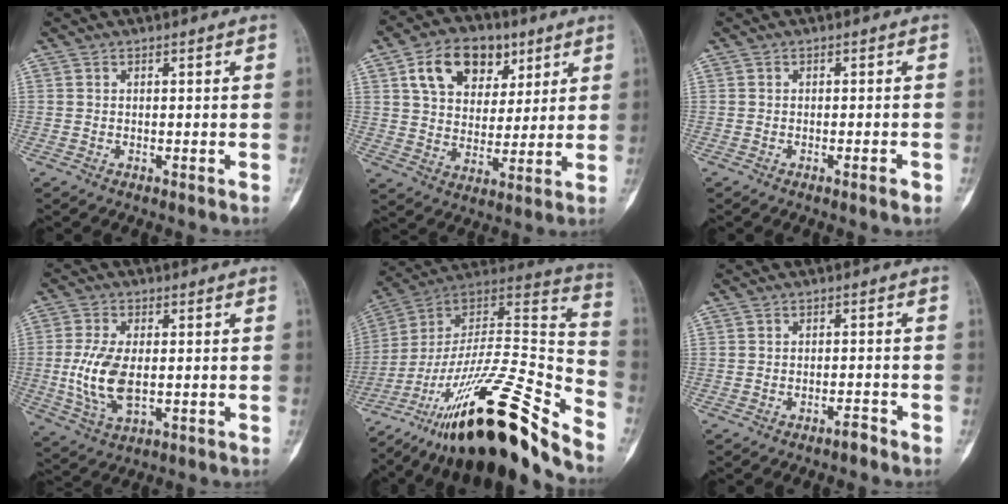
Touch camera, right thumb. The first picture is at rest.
{"total": 14.6, "force": [6.6, 10.1, 8.2], "torque": [-0.103, -0.012, 0.113]}
{"total": 1.8, "force": [-1.0, 0.3, 1.4], "torque": [-0.026, 0.000, -0.013]}
{"total": 9.9, "force": [-0.8, 5.0, 8.5], "torque": [-0.181, -0.008, -0.011]}
{"total": 33.8, "force": [-22.7, 7.7, 23.8], "torque": [-0.335, 0.080, -0.373]}
{"total": 1.7, "force": [-1.5, 0.4, 0.8], "torque": [-0.015, 0.013, -0.024]}